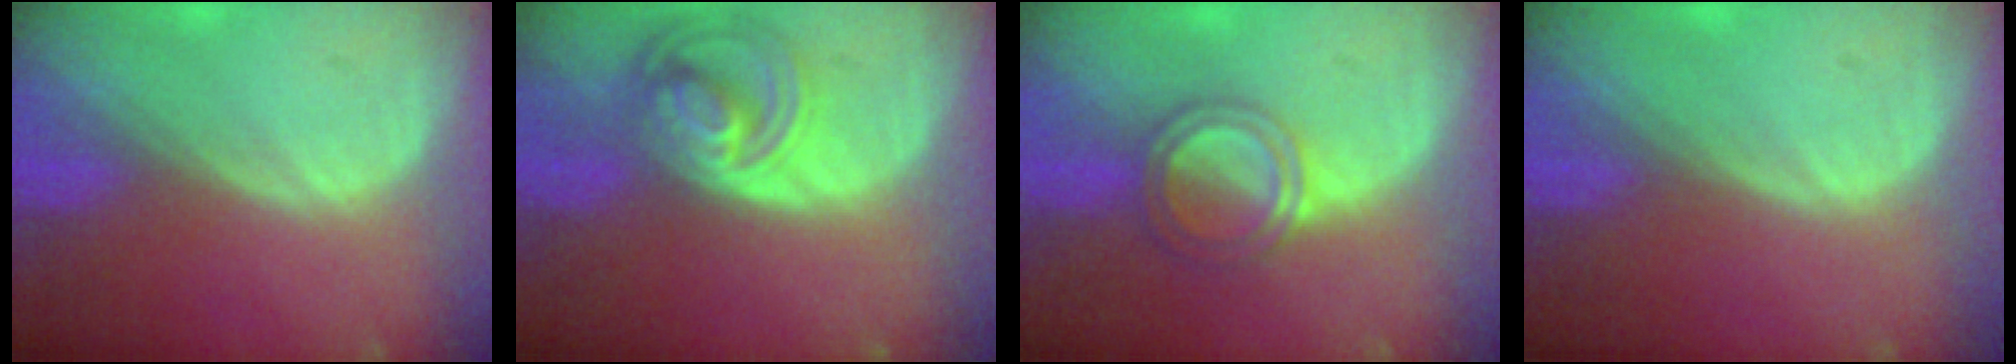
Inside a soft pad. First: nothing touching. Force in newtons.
{"total": 8.5, "press": 7.4, "slide": 4.3}
{"total": 5.1, "press": 4.6, "slide": 2.1}
{"total": 0.0}